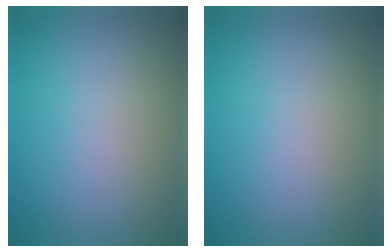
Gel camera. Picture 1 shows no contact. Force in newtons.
{"total": 0.0}